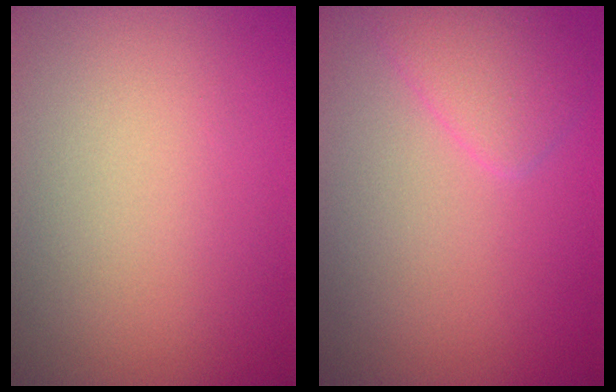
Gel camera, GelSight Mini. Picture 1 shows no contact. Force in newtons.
{"total": 2.5, "press": 2.5, "slide": 0.1}